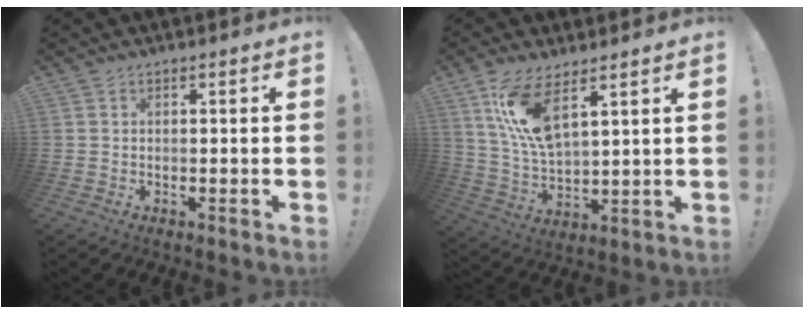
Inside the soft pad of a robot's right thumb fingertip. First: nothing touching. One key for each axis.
{"total": 13.0, "fx": 7.5, "fy": 4.5, "fz": 9.6, "tx": -0.198, "ty": -0.036, "tz": 0.135}